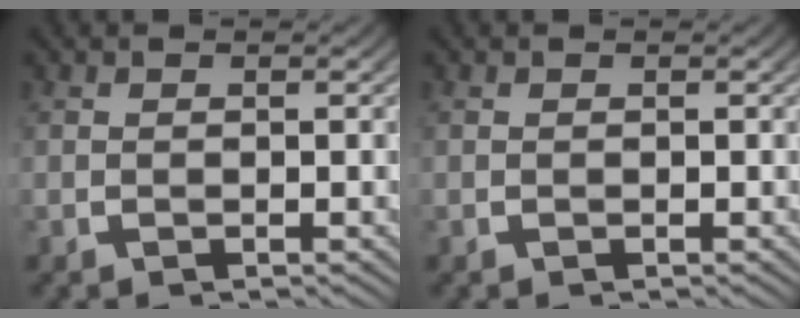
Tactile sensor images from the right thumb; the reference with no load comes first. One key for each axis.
{"total": 0.0}